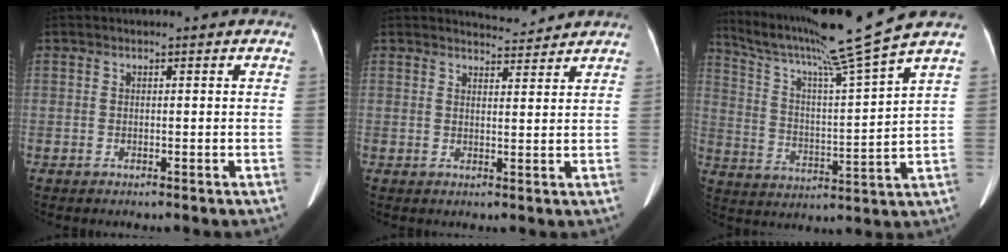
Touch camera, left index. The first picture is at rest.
{"total": 3.5, "force": [3.5, 0.0, -0.3], "torque": [-0.009, -0.002, 0.053]}
{"total": 16.0, "force": [13.4, -3.5, 8.1], "torque": [-0.143, -0.027, 0.218]}